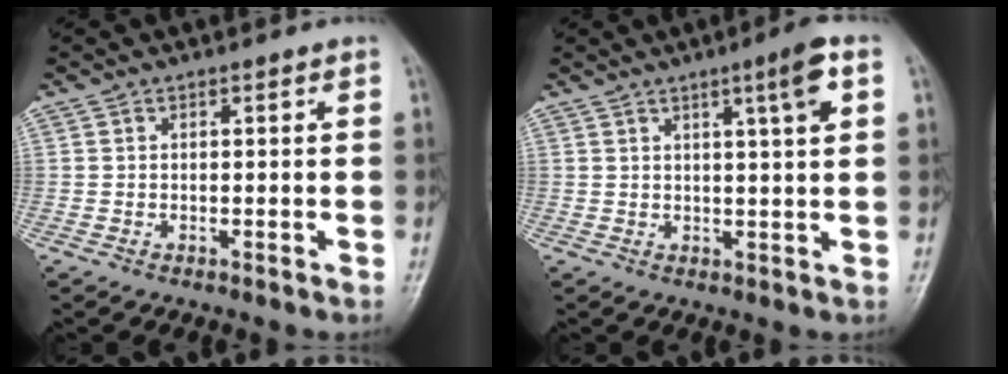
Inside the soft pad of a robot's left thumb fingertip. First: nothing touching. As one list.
[{"total": 5.7, "force": [2.5, 0.3, 5.1], "torque": [-0.078, -0.005, 0.038]}]